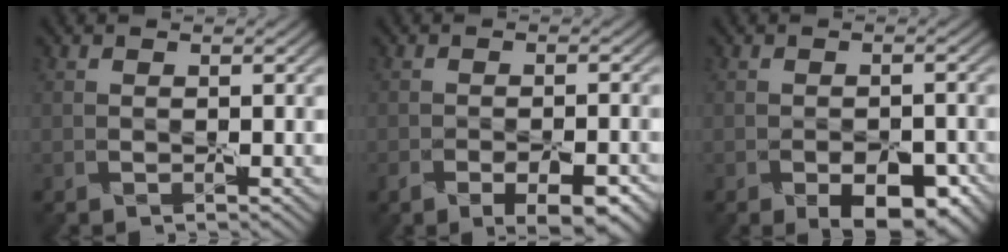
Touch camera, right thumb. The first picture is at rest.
{"total": 5.6, "force": [-3.5, 2.0, 3.8], "torque": [-0.049, -0.006, -0.047]}
{"total": 5.1, "force": [-2.9, 2.5, 3.4], "torque": [-0.045, -0.009, -0.029]}